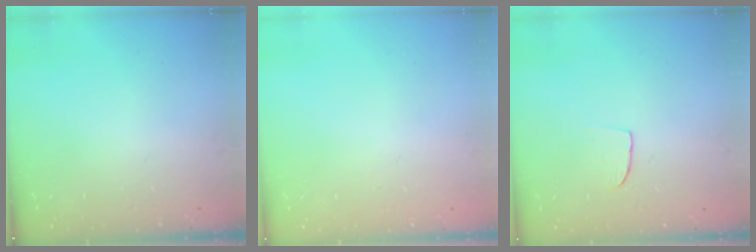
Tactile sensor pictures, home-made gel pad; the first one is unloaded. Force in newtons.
{"total": 0.0}
{"total": 5.5, "press": 5.5, "slide": 0.3}